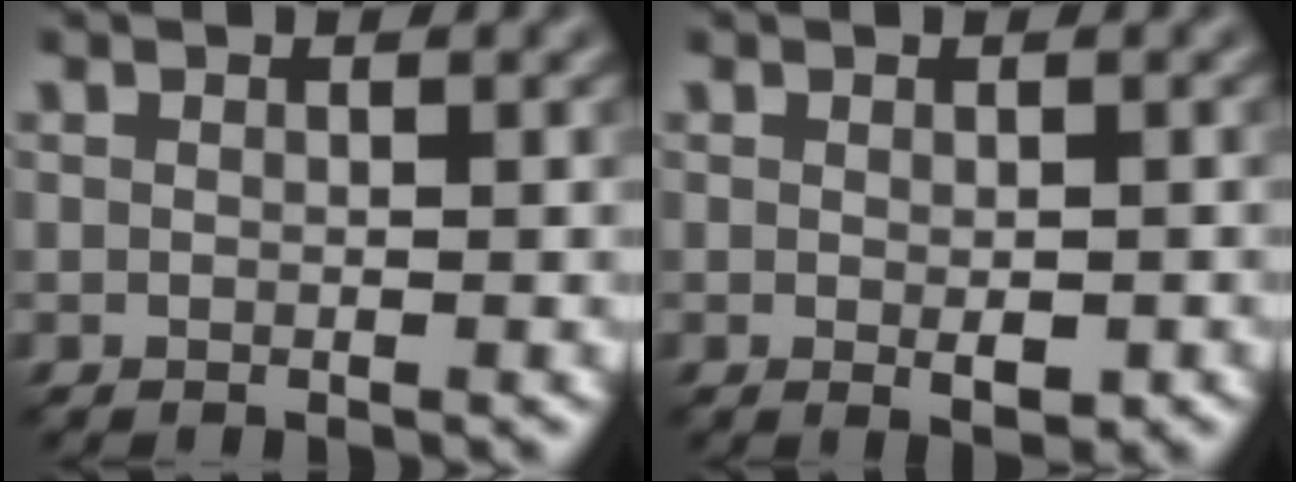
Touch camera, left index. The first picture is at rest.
{"total": 1.7, "force": [-0.4, 0.8, 1.5], "torque": [-0.022, -0.007, -0.001]}